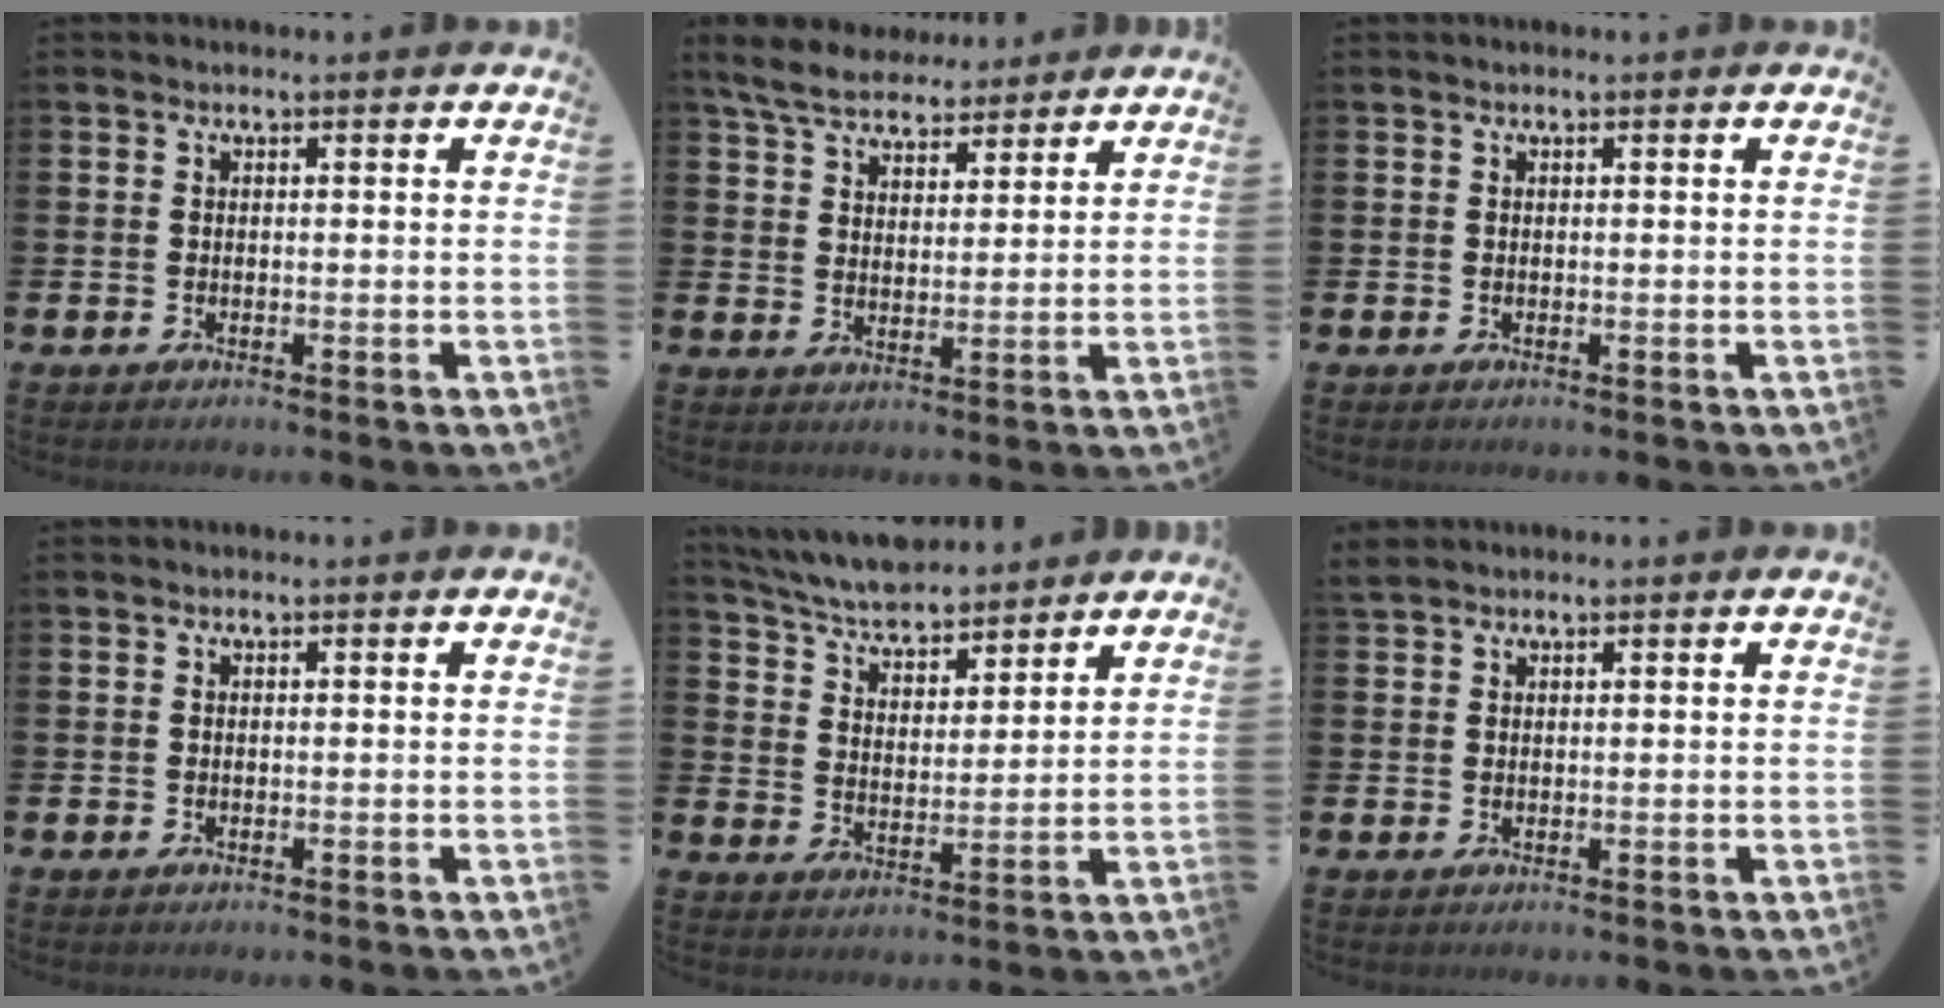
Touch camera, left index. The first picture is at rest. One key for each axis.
{"total": 6.2, "fx": 5.8, "fy": 2.0, "fz": 1.3, "tx": -0.044, "ty": -0.021, "tz": 0.104}
{"total": 0.0}
{"total": 0.0}
{"total": 6.4, "fx": 6.1, "fy": 1.1, "fz": 1.3, "tx": -0.054, "ty": -0.037, "tz": 0.109}
{"total": 1.5, "fx": 1.4, "fy": 0.4, "fz": 0.2, "tx": 0.002, "ty": 0.000, "tz": 0.025}